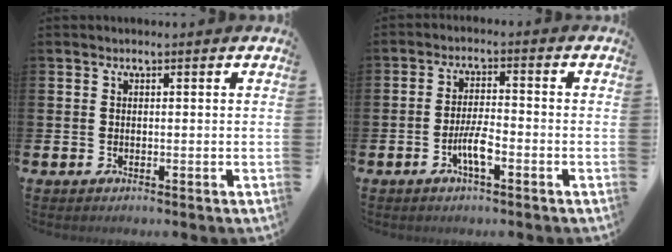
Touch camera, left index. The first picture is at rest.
{"total": 4.2, "force": [-1.8, 0.9, 3.6], "torque": [-0.076, 0.006, -0.035]}